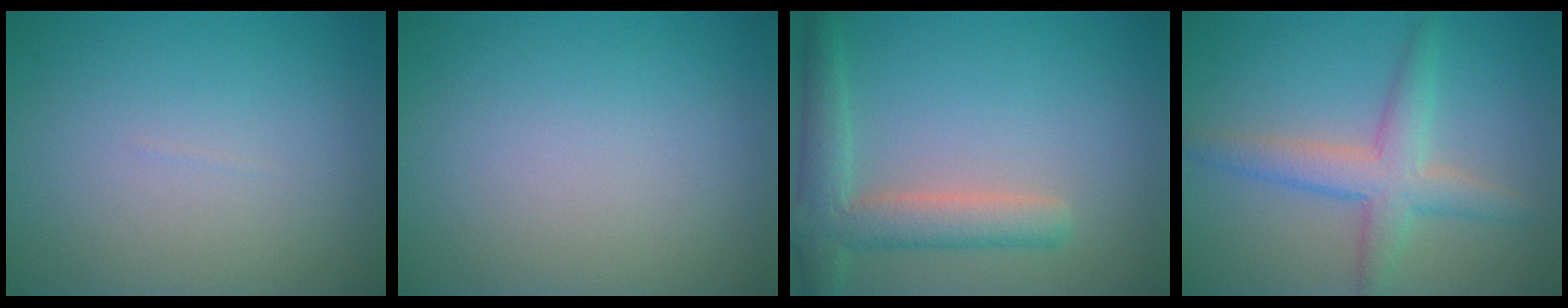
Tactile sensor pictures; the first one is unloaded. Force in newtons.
{"total": 0.0}
{"total": 4.6, "press": 4.6, "slide": 0.5}
{"total": 4.1, "press": 4.1, "slide": 0.1}